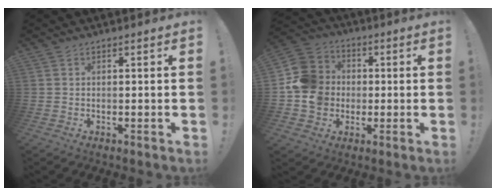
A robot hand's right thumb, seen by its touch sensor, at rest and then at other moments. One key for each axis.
{"total": 14.4, "fx": -0.7, "fy": 13.0, "fz": 5.9, "tx": -0.105, "ty": 0.017, "tz": -0.007}